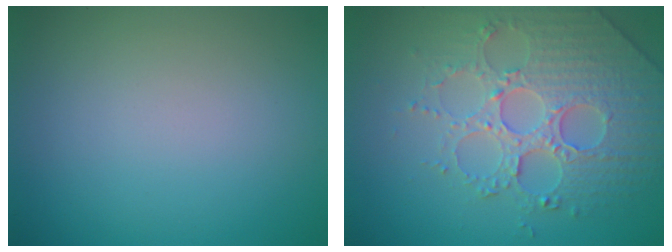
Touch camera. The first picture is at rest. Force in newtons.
{"total": 5.2, "press": 5.0, "slide": 1.6}